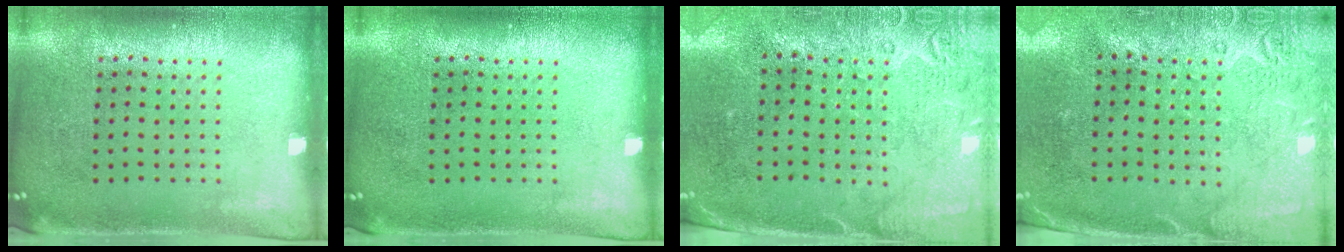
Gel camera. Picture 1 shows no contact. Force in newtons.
{"total": 0.0}
{"total": 2.8, "press": 2.3, "slide": 1.5}
{"total": 2.8, "press": 2.2, "slide": 1.7}